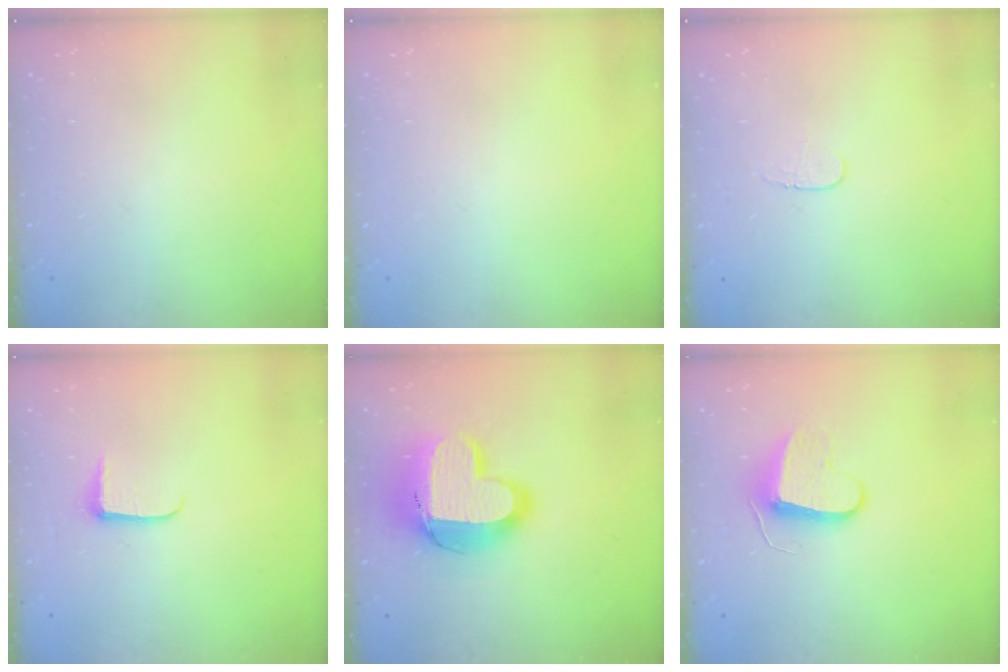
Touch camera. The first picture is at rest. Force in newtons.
{"total": 0.0}
{"total": 3.9, "press": 3.9, "slide": 0.4}
{"total": 6.2, "press": 6.1, "slide": 0.8}
{"total": 18.9, "press": 18.9, "slide": 1.6}
{"total": 9.1, "press": 9.1, "slide": 0.7}